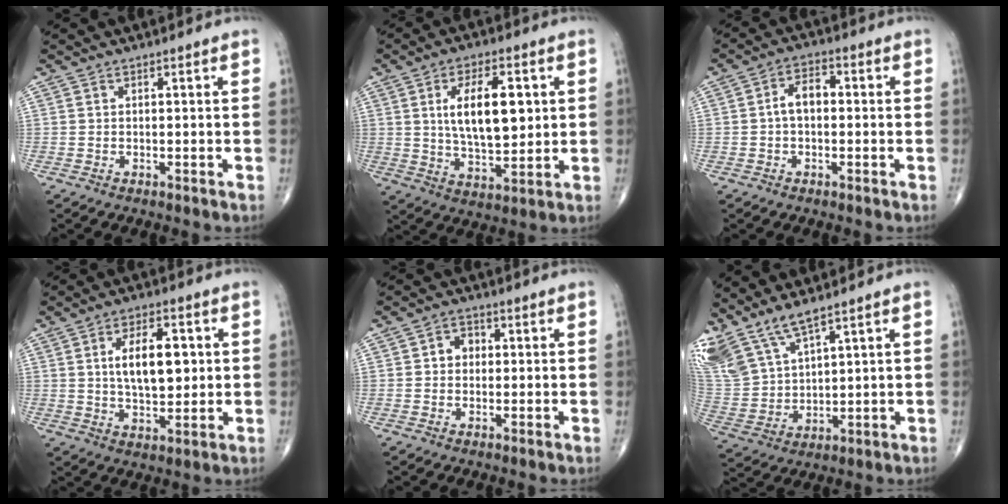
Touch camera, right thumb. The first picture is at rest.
{"total": 13.4, "force": [2.8, 6.2, 11.6], "torque": [-0.179, -0.013, 0.053]}
{"total": 4.9, "force": [-0.2, 3.0, 3.9], "torque": [-0.061, 0.021, -0.012]}
{"total": 10.9, "force": [1.8, 5.4, 9.3], "torque": [-0.134, -0.006, 0.032]}
{"total": 3.4, "force": [0.3, 2.9, 1.8], "torque": [-0.011, 0.012, -0.002]}
{"total": 11.6, "force": [9.0, 3.5, 6.5], "torque": [-0.142, -0.031, 0.201]}